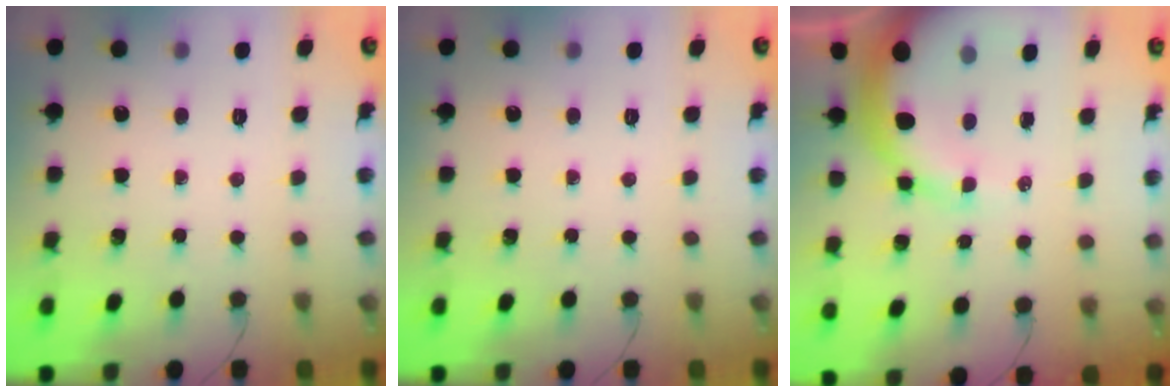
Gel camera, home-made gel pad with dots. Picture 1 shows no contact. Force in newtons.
{"total": 0.0}
{"total": 13.4, "press": 13.2, "slide": 2.8}